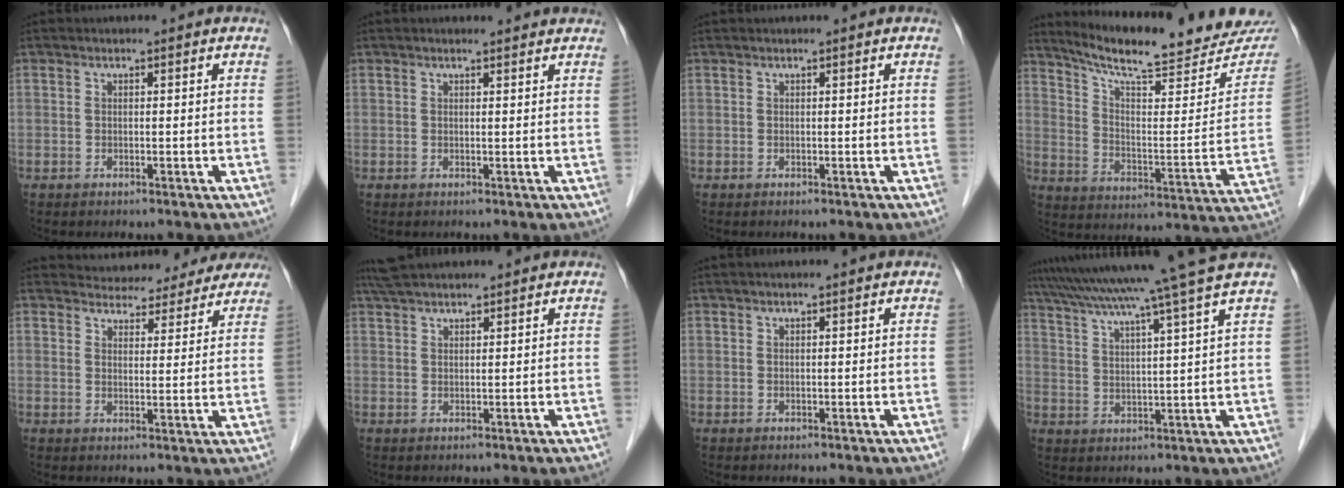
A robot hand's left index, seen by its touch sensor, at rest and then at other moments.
{"total": 3.6, "force": [3.4, 0.5, 1.0], "torque": [-0.016, 0.011, 0.030]}
{"total": 0.0}
{"total": 22.7, "force": [20.6, 3.1, 9.1], "torque": [-0.138, -0.063, 0.279]}
{"total": 13.8, "force": [12.9, 4.1, 2.4], "torque": [-0.010, 0.004, 0.145]}
{"total": 5.6, "force": [5.0, 1.0, 2.3], "torque": [-0.039, 0.040, 0.094]}
{"total": 2.9, "force": [2.5, -0.3, 1.5], "torque": [-0.014, 0.026, 0.039]}
{"total": 15.7, "force": [13.1, -3.1, 8.0], "torque": [-0.136, -0.021, 0.187]}